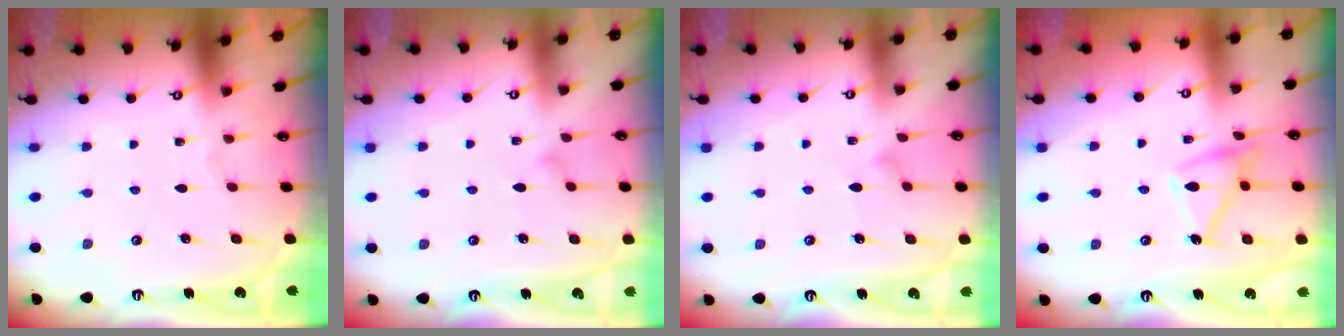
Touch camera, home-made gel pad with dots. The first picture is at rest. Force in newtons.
{"total": 7.6, "press": 7.6, "slide": 0.5}
{"total": 8.0, "press": 8.0, "slide": 0.3}
{"total": 13.1, "press": 13.1, "slide": 0.6}